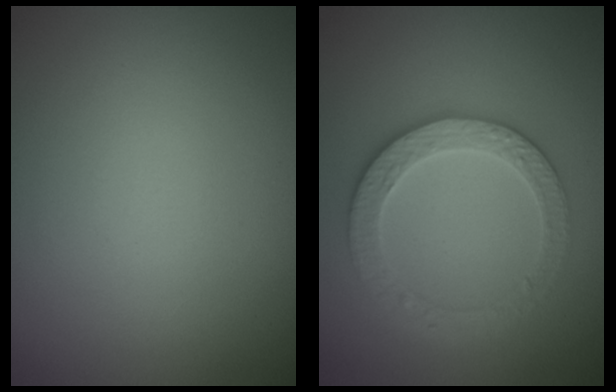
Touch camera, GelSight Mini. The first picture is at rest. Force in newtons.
{"total": 3.4, "press": 3.4, "slide": 0.5}